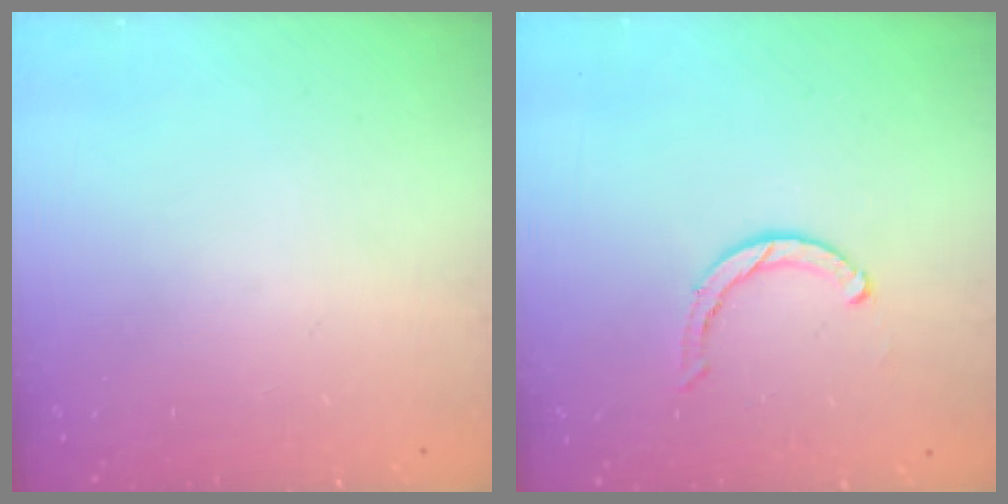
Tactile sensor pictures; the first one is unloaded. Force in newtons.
{"total": 3.5, "press": 3.5, "slide": 0.3}